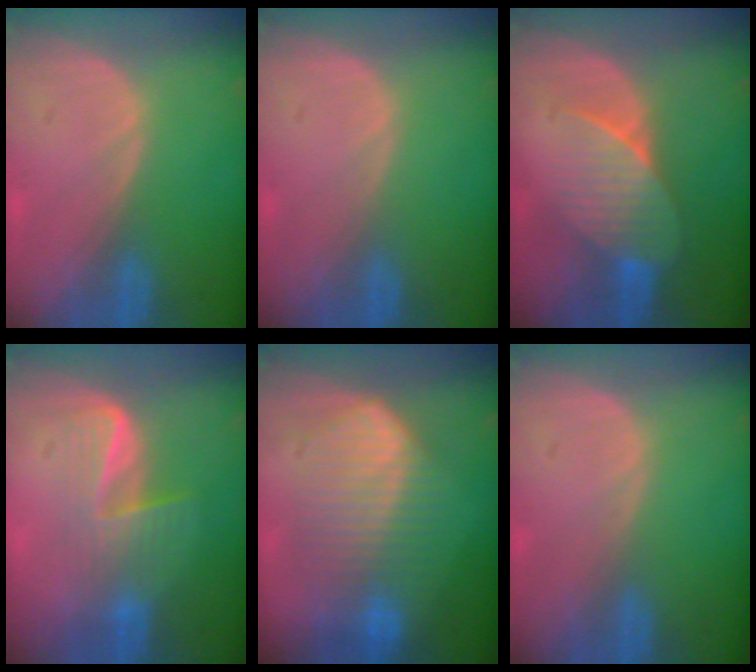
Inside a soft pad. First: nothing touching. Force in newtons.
{"total": 0.0}
{"total": 7.2, "press": 6.8, "slide": 2.4}
{"total": 6.9, "press": 5.8, "slide": 3.8}
{"total": 9.4, "press": 9.4, "slide": 0.2}
{"total": 0.0}